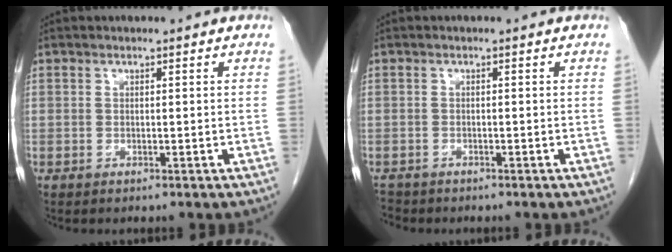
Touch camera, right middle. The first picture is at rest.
{"total": 2.0, "force": [-1.8, 0.8, 0.0], "torque": [-0.004, -0.004, -0.031]}